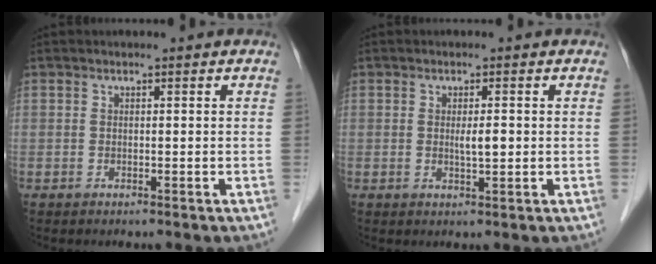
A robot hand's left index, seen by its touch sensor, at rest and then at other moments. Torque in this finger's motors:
{"motor_torque": [0.15, 0.02, 0.04, 0.03]}